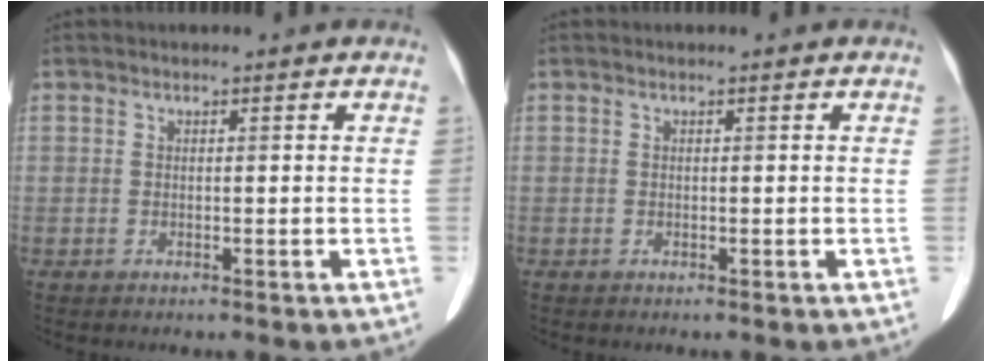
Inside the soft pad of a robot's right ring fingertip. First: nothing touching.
{"total": 0.0}